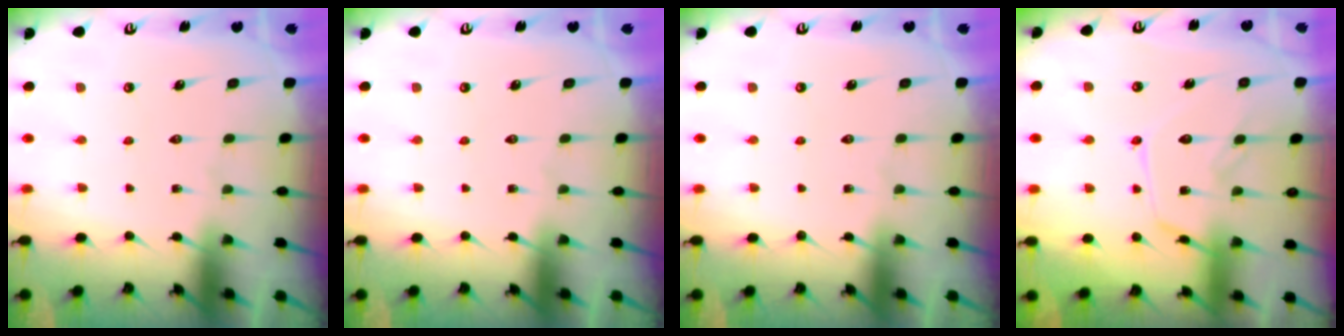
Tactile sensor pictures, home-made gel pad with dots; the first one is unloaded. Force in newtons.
{"total": 0.0}
{"total": 0.0}
{"total": 12.3, "press": 12.3, "slide": 0.9}